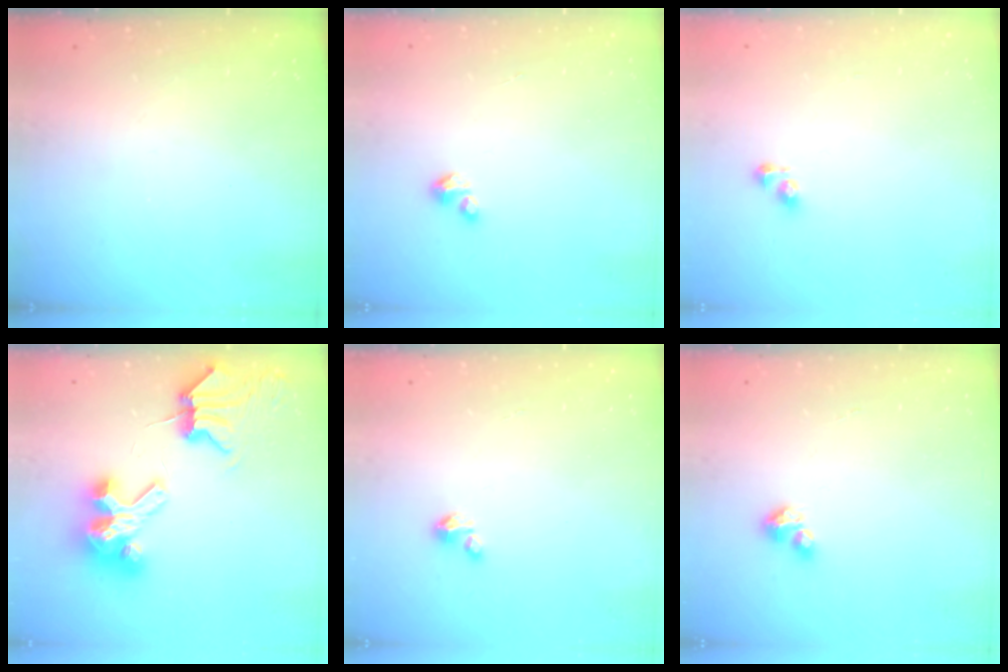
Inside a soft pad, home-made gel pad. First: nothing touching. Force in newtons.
{"total": 1.7, "press": 1.7, "slide": 0.2}
{"total": 3.5, "press": 3.5, "slide": 0.5}
{"total": 9.1, "press": 9.0, "slide": 1.3}
{"total": 2.0, "press": 2.0, "slide": 0.1}
{"total": 2.8, "press": 2.8, "slide": 0.2}